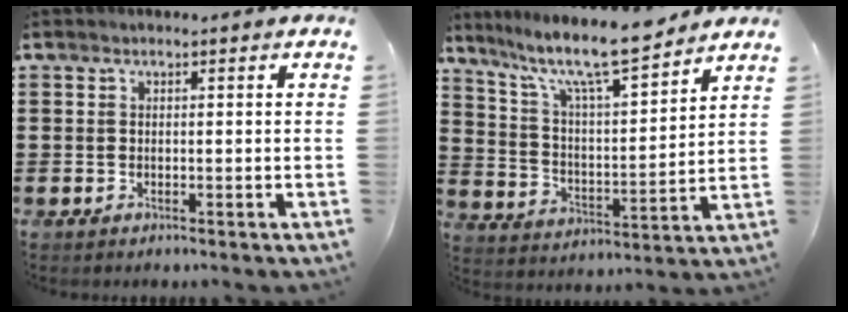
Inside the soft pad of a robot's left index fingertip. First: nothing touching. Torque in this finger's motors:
{"motor_torque": [2.14, 0.00, 0.86, 0.14]}